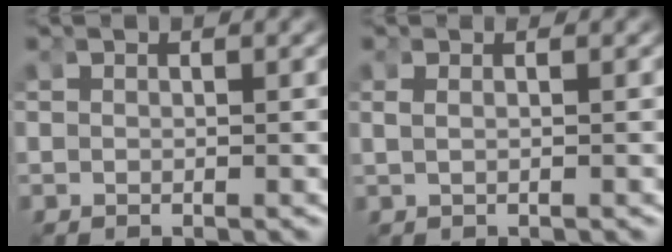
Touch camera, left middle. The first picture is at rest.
{"total": 0.7, "force": [0.0, -0.1, 0.7], "torque": [-0.015, -0.001, 0.007]}